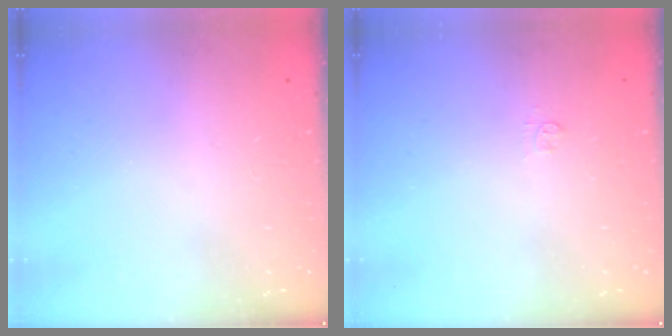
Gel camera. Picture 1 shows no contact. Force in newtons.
{"total": 3.1, "press": 3.0, "slide": 0.4}